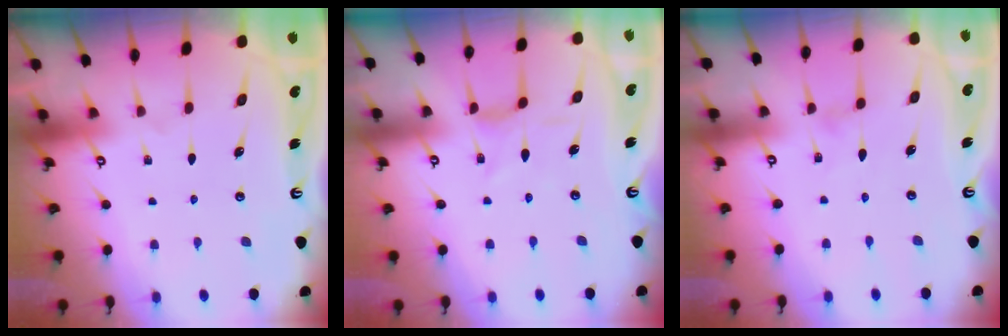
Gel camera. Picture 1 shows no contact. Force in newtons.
{"total": 1.0, "press": 1.0, "slide": 0.4}
{"total": 0.0}